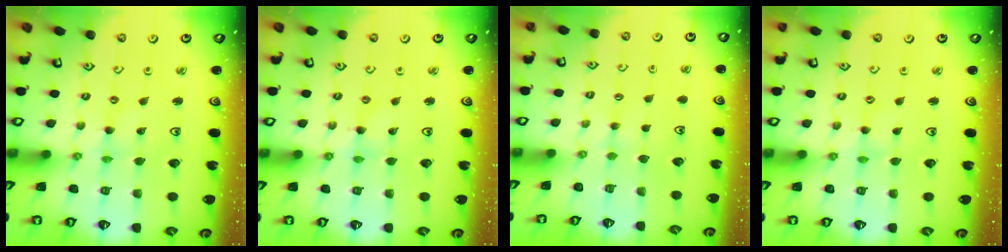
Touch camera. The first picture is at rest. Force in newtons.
{"total": 0.0}
{"total": 2.5, "press": 2.5, "slide": 0.4}
{"total": 0.6, "press": 0.6, "slide": 0.1}